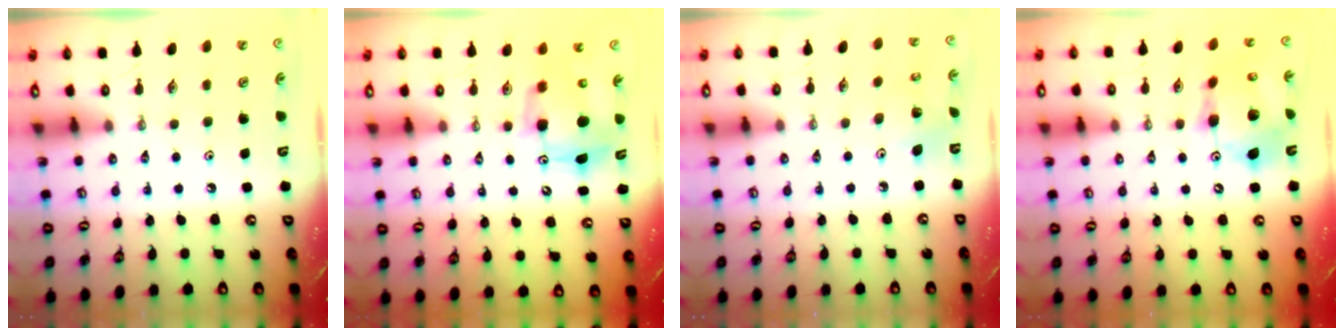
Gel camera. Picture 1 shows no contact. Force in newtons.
{"total": 8.2, "press": 8.2, "slide": 0.6}
{"total": 2.9, "press": 2.9, "slide": 0.2}
{"total": 14.5, "press": 14.4, "slide": 2.0}